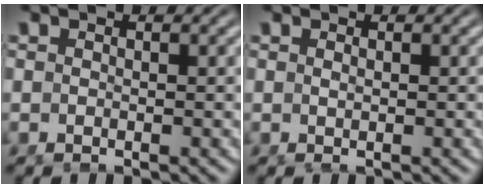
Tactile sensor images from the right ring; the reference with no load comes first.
{"total": 0.8, "force": [-0.1, -0.7, 0.3], "torque": [-0.007, -0.010, 0.007]}